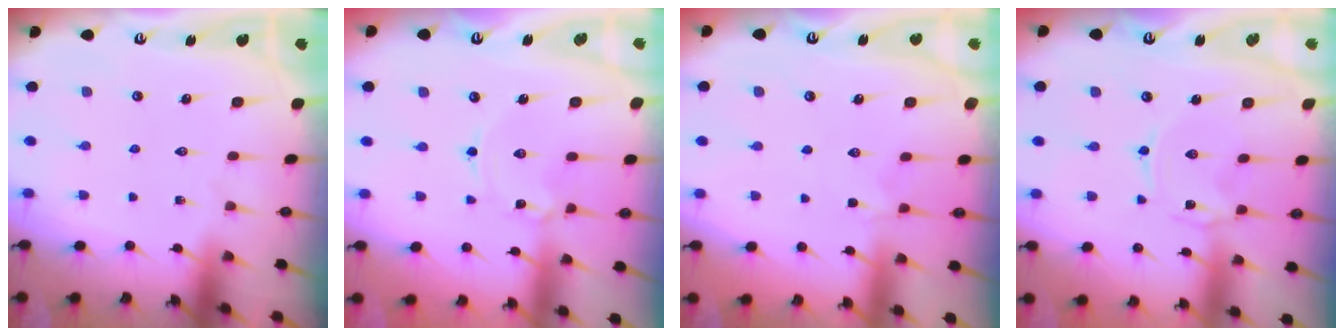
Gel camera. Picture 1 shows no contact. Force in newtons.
{"total": 1.3, "press": 1.3, "slide": 0.0}
{"total": 1.1, "press": 0.9, "slide": 0.6}
{"total": 1.0, "press": 0.9, "slide": 0.4}